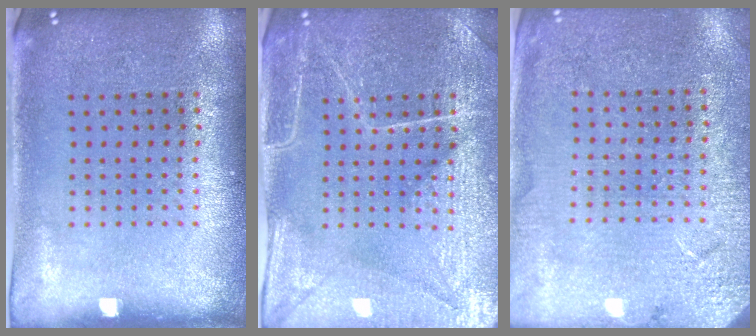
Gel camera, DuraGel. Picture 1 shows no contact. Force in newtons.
{"total": 4.5, "press": 4.2, "slide": 1.5}
{"total": 2.8, "press": 2.8, "slide": 0.1}